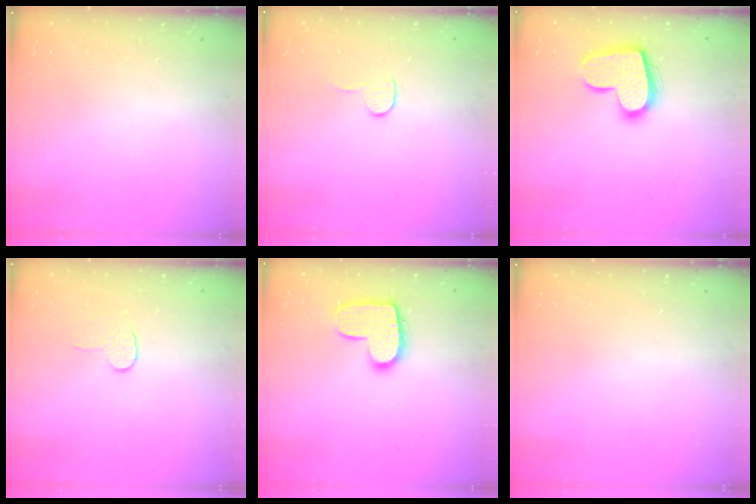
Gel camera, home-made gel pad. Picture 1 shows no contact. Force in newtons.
{"total": 5.2, "press": 5.1, "slide": 0.5}
{"total": 16.1, "press": 16.1, "slide": 0.9}
{"total": 6.0, "press": 6.0, "slide": 0.5}
{"total": 12.4, "press": 12.4, "slide": 0.6}
{"total": 0.0}